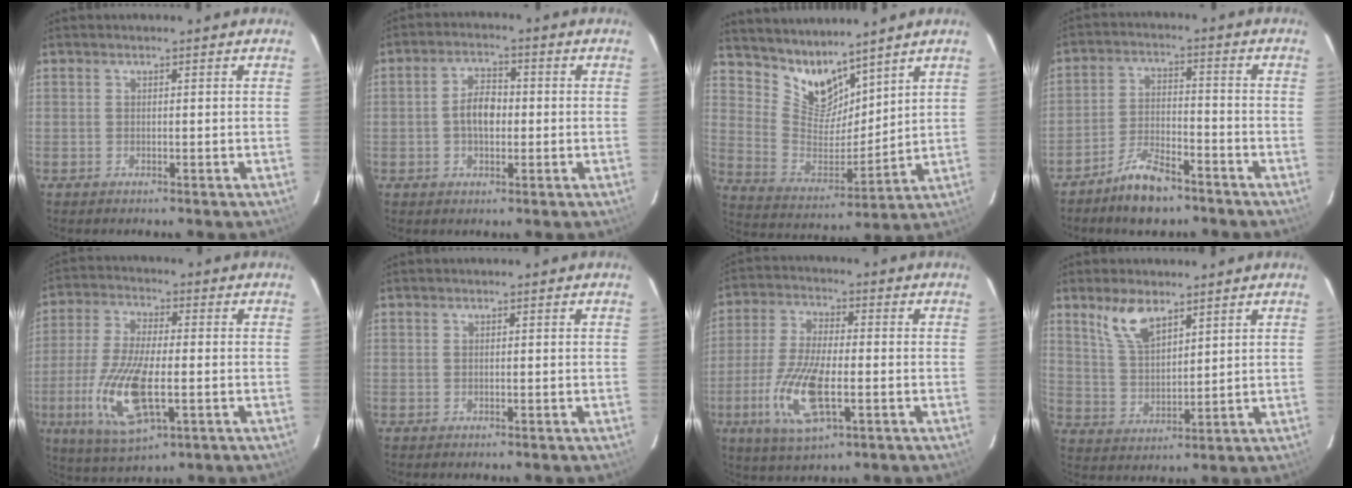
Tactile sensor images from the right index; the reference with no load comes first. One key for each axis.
{"total": 5.4, "fx": -0.5, "fy": 3.2, "fz": 4.4, "tx": -0.082, "ty": 0.013, "tz": -0.008}
{"total": 10.4, "fx": 8.9, "fy": 4.1, "fz": 3.3, "tx": -0.064, "ty": -0.011, "tz": 0.181}
{"total": 8.2, "fx": -6.5, "fy": 2.9, "fz": 4.2, "tx": -0.097, "ty": 0.003, "tz": -0.117}
{"total": 15.0, "fx": -4.0, "fy": 5.3, "fz": 13.5, "tx": -0.287, "ty": -0.017, "tz": -0.074}
{"total": 0.0}
{"total": 13.3, "fx": -4.1, "fy": 4.7, "fz": 11.7, "tx": -0.249, "ty": -0.012, "tz": -0.079}
{"total": 8.0, "fx": 5.4, "fy": 3.3, "fz": 4.9, "tx": -0.093, "ty": 0.007, "tz": 0.113}